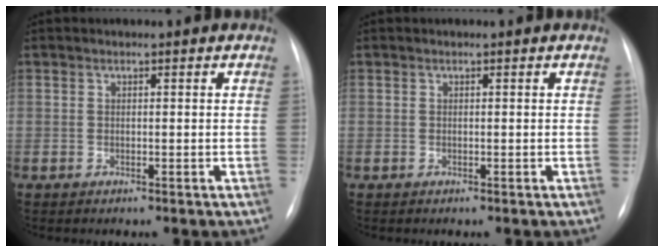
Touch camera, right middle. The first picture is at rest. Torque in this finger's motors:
{"motor_torque": [0.03, 0.00, 0.01, 0.00]}